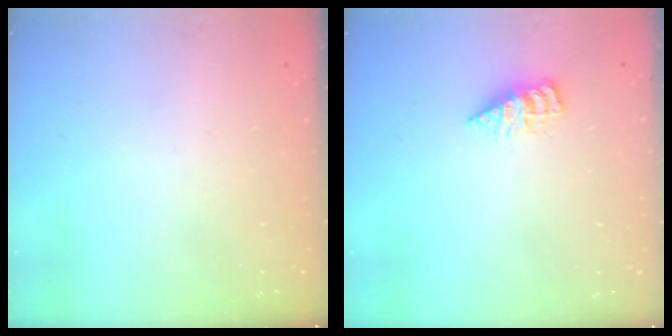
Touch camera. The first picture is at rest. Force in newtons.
{"total": 2.4, "press": 2.4, "slide": 0.3}